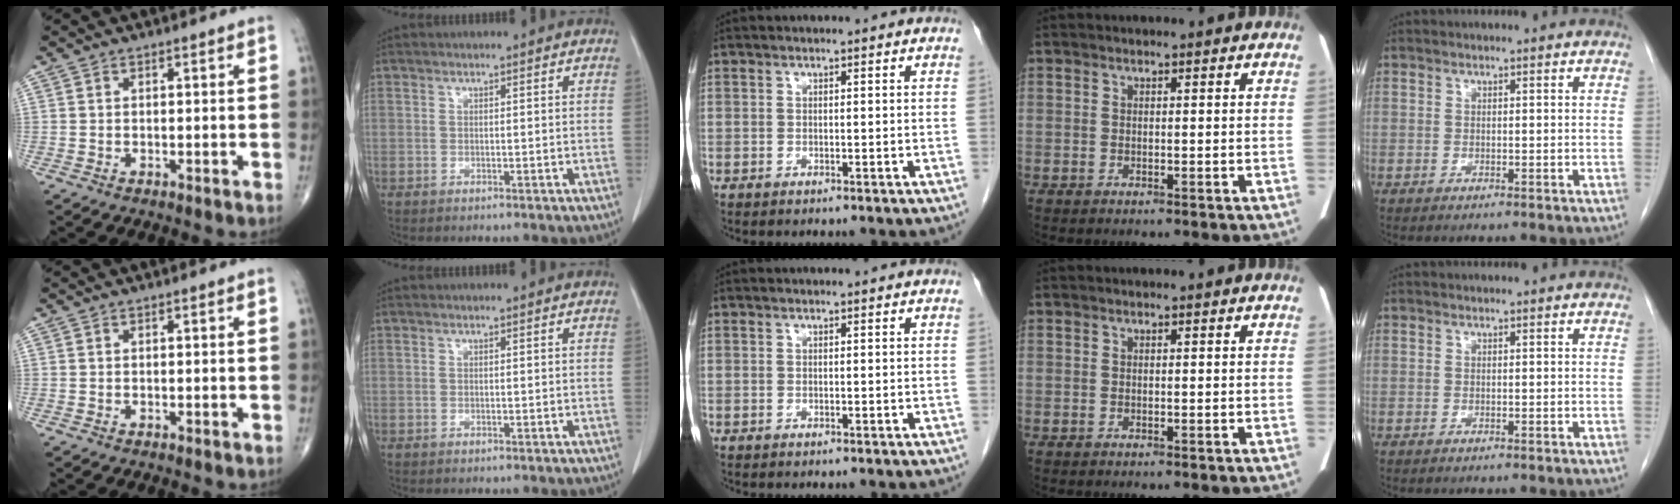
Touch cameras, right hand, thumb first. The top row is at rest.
{}